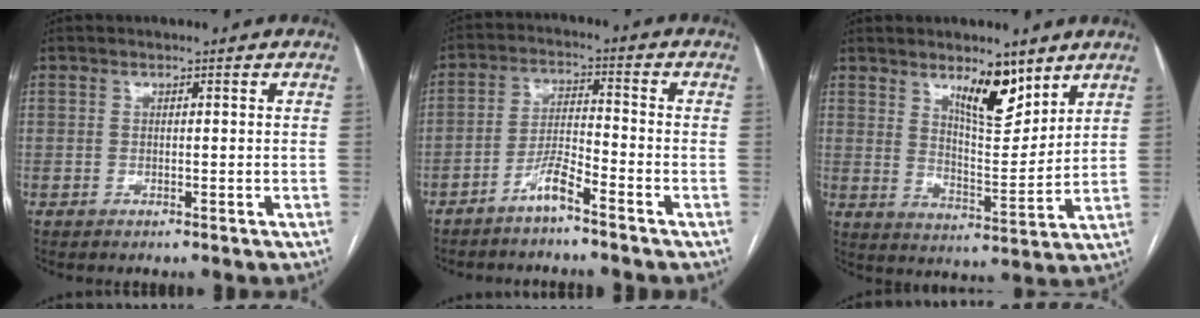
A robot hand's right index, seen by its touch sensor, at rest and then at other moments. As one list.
[{"total": 5.0, "force": [-3.8, 0.2, 3.3], "torque": [-0.069, 0.002, -0.076]}, {"total": 8.9, "force": [6.0, 2.5, 6.0], "torque": [-0.101, -0.010, 0.106]}]